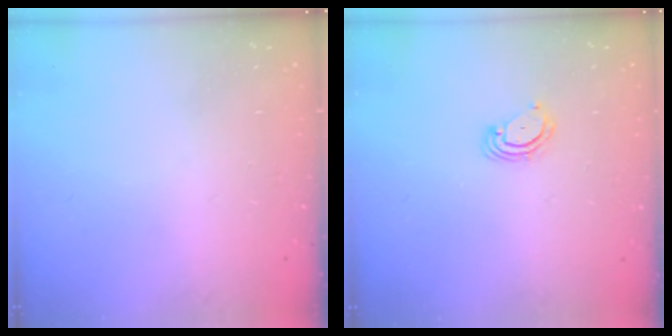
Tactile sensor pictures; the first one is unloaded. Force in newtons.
{"total": 3.8, "press": 3.8, "slide": 0.3}